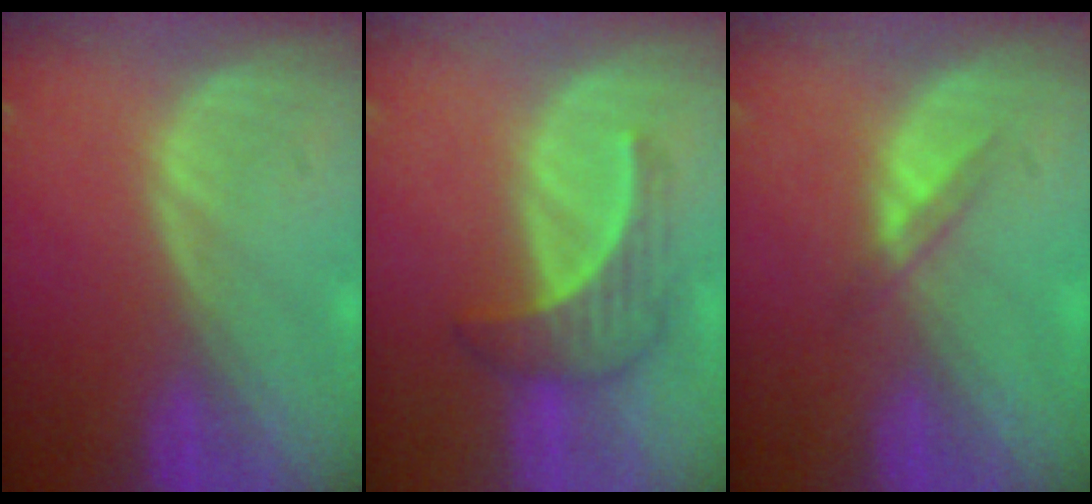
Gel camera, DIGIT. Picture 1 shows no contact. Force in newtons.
{"total": 5.0, "press": 4.9, "slide": 0.8}
{"total": 1.9, "press": 1.7, "slide": 1.0}